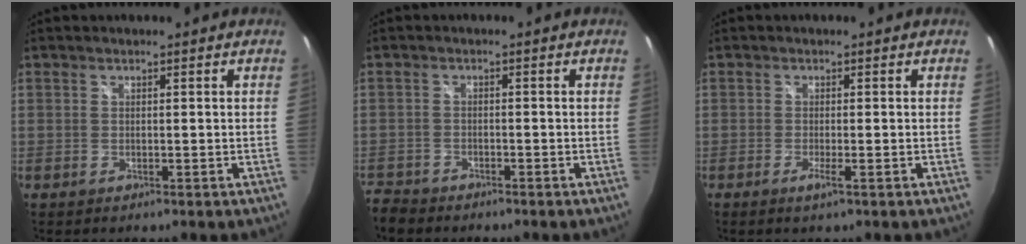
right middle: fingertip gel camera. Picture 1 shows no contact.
{"total": 4.6, "force": [-4.2, 1.7, 0.7], "torque": [-0.039, -0.014, -0.084]}
{"total": 1.6, "force": [-0.5, -0.6, 1.4], "torque": [-0.026, -0.006, -0.013]}